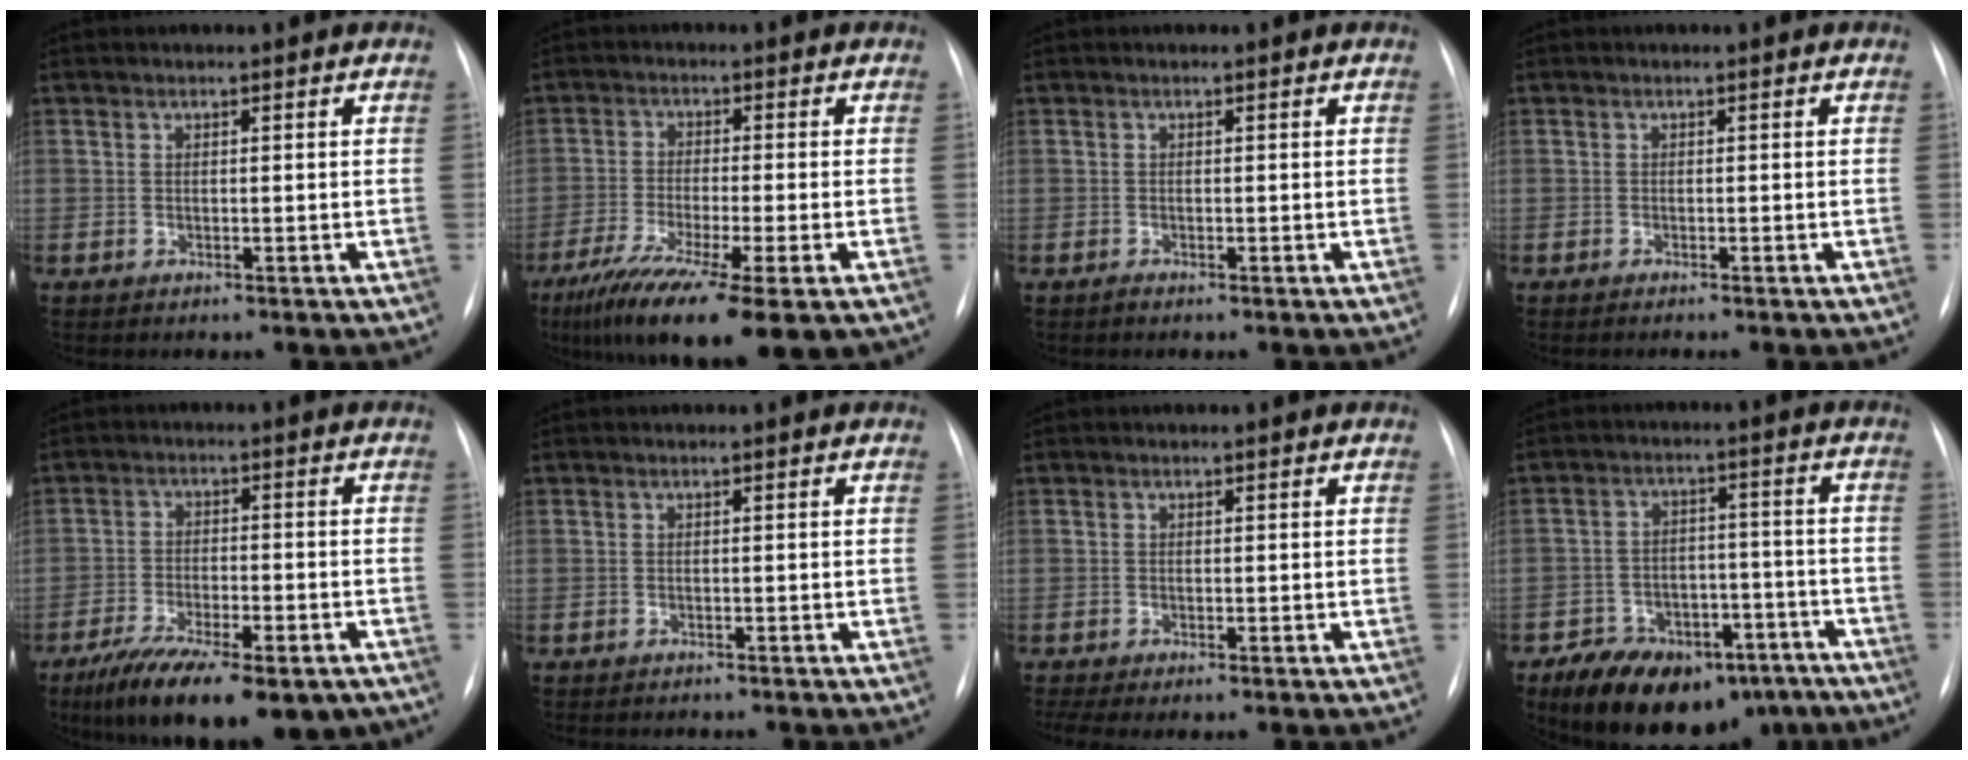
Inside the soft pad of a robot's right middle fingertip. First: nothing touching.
{"total": 14.9, "force": [-9.2, 1.9, 11.6], "torque": [-0.188, -0.039, -0.151]}
{"total": 0.0}
{"total": 1.2, "force": [-1.0, 0.0, 0.6], "torque": [-0.010, -0.002, -0.013]}
{"total": 17.2, "force": [-11.6, 6.0, 11.2], "torque": [-0.161, -0.014, -0.178]}
{"total": 2.3, "force": [-2.1, 0.5, 0.8], "torque": [-0.010, -0.006, -0.022]}
{"total": 2.1, "force": [-1.4, 0.3, 1.5], "torque": [-0.032, -0.007, -0.024]}
{"total": 15.8, "force": [-11.5, 8.6, 6.6], "torque": [-0.094, 0.030, -0.161]}